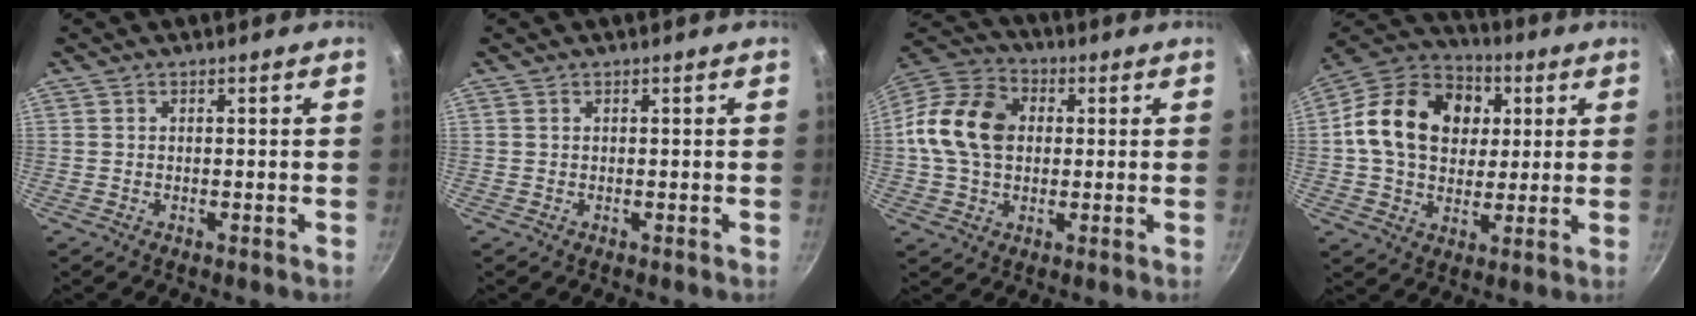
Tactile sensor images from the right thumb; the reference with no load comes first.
{"total": 0.0}
{"total": 15.0, "force": [1.2, 11.3, 9.9], "torque": [-0.165, 0.023, 0.006]}
{"total": 20.1, "force": [3.8, 15.2, 12.5], "torque": [-0.190, 0.018, 0.054]}